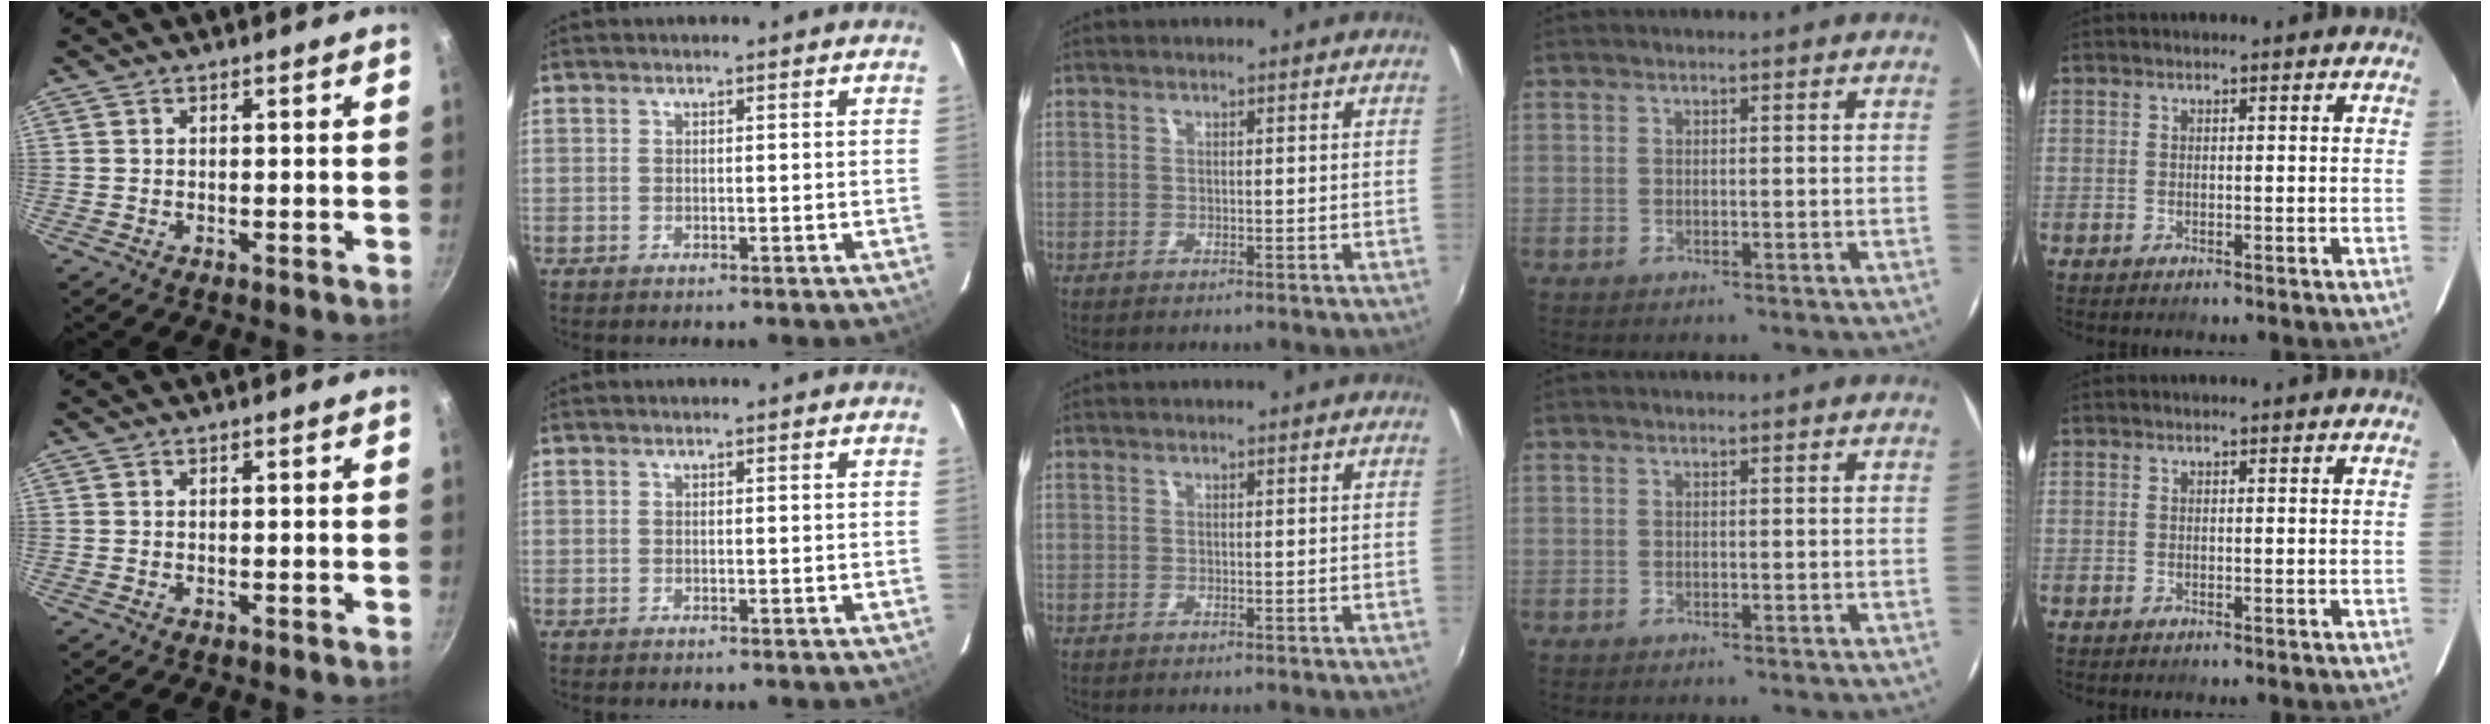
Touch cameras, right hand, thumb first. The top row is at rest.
{}